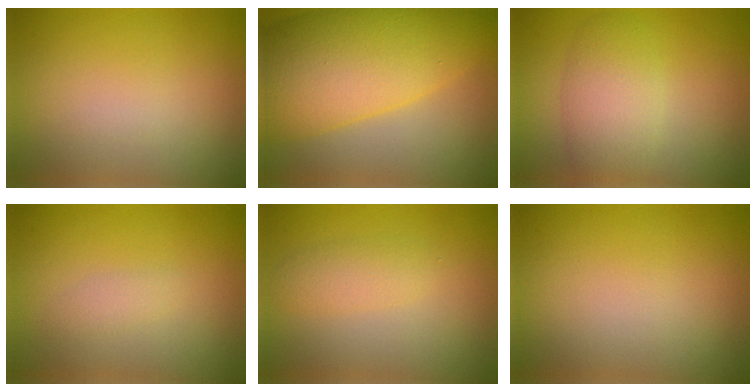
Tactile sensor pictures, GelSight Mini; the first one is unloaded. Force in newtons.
{"total": 12.1, "press": 12.1, "slide": 0.1}
{"total": 4.4, "press": 4.4, "slide": 0.4}
{"total": 1.1, "press": 1.1, "slide": 0.0}
{"total": 2.0, "press": 2.0, "slide": 0.1}
{"total": 0.0}